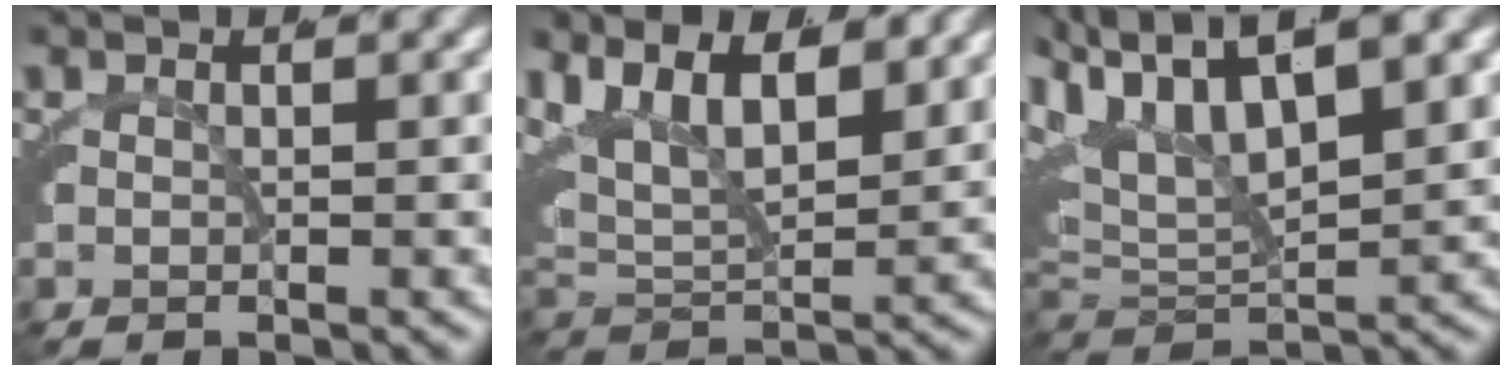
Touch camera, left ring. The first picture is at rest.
{"total": 10.3, "force": [3.8, 7.4, 6.1], "torque": [-0.121, 0.008, 0.051]}
{"total": 11.3, "force": [3.9, 7.8, 7.3], "torque": [-0.147, 0.011, 0.059]}